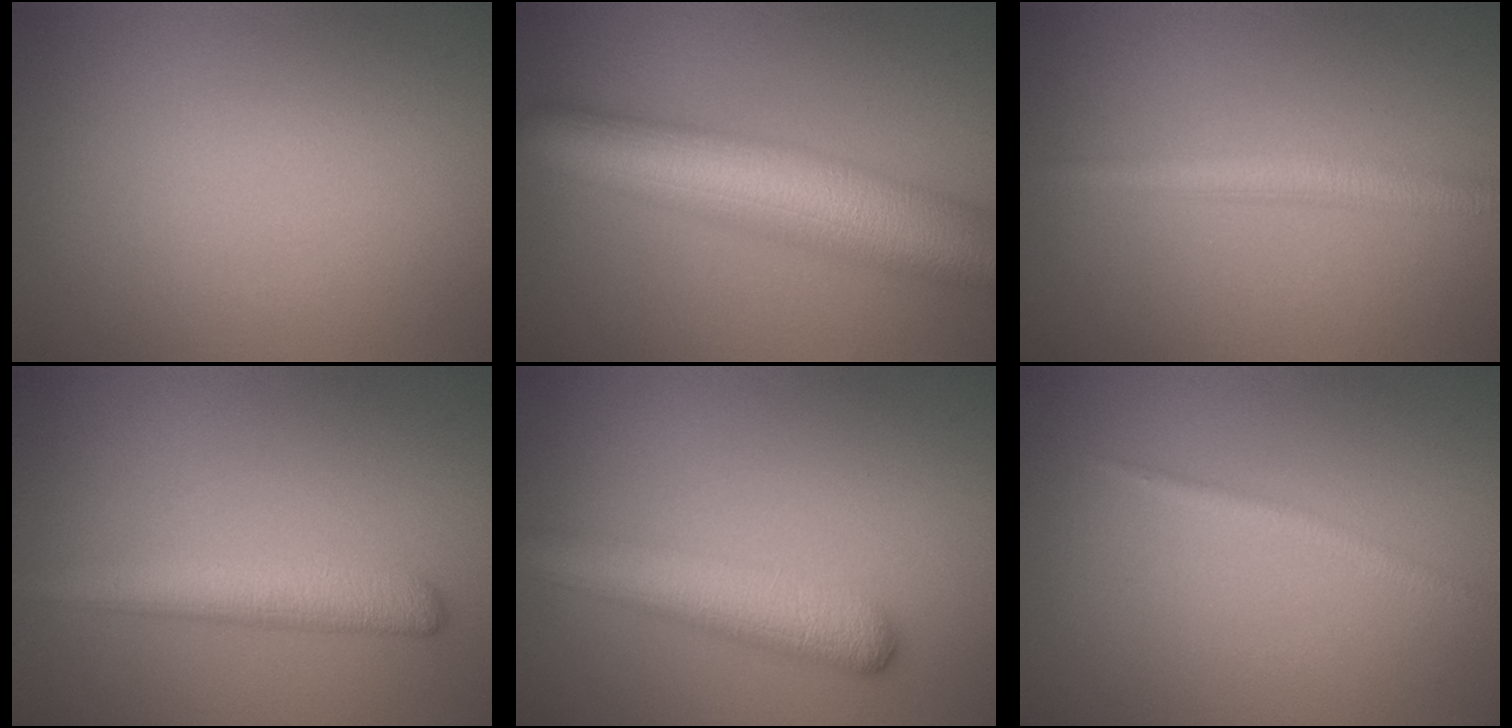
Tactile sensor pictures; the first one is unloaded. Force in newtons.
{"total": 10.7, "press": 10.7, "slide": 0.3}
{"total": 2.7, "press": 2.7, "slide": 0.0}
{"total": 4.1, "press": 4.1, "slide": 0.1}
{"total": 5.2, "press": 5.2, "slide": 0.3}
{"total": 1.1, "press": 1.1, "slide": 0.0}